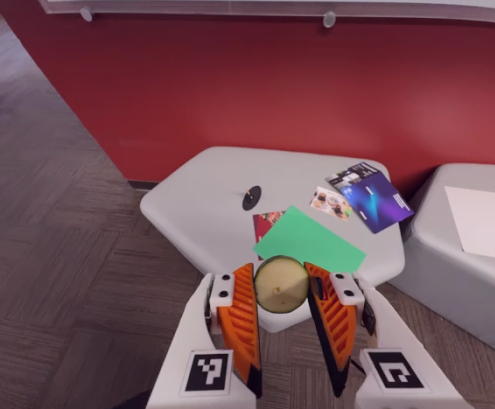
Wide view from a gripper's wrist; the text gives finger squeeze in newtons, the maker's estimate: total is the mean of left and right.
{"total": 7.7, "left": 7.6, "right": 7.9}